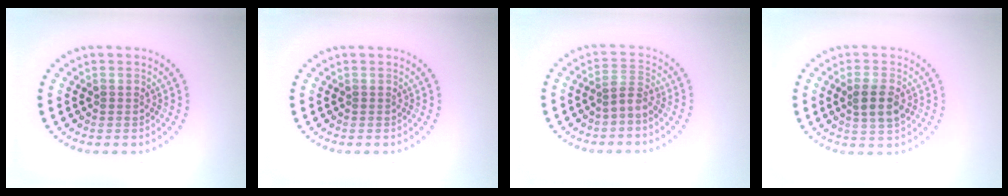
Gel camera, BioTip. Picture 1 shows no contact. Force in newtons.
{"total": 0.0}
{"total": 2.0, "press": 1.4, "slide": 1.4}
{"total": 2.8, "press": 2.8, "slide": 0.7}